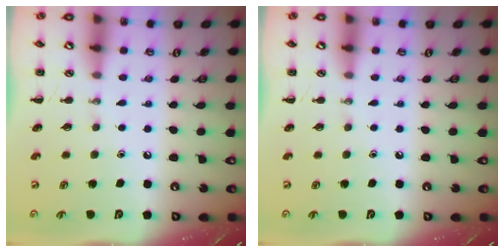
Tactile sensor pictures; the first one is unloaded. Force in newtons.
{"total": 0.0}